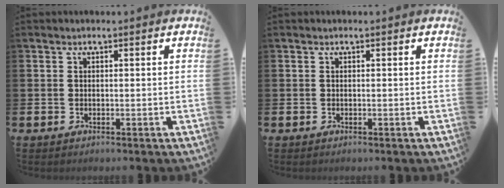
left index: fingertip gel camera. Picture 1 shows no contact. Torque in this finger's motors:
{"motor_torque": [-0.01, 0.00, 0.01, -0.01]}